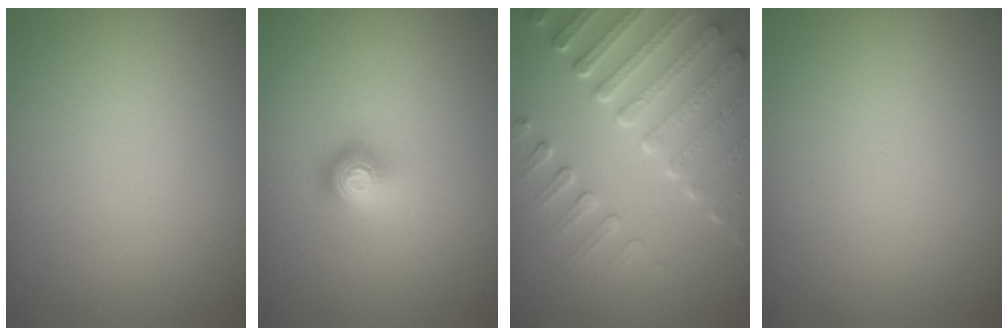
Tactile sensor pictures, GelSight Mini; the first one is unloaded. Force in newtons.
{"total": 2.0, "press": 1.4, "slide": 1.5}
{"total": 7.3, "press": 5.6, "slide": 4.6}
{"total": 0.0}